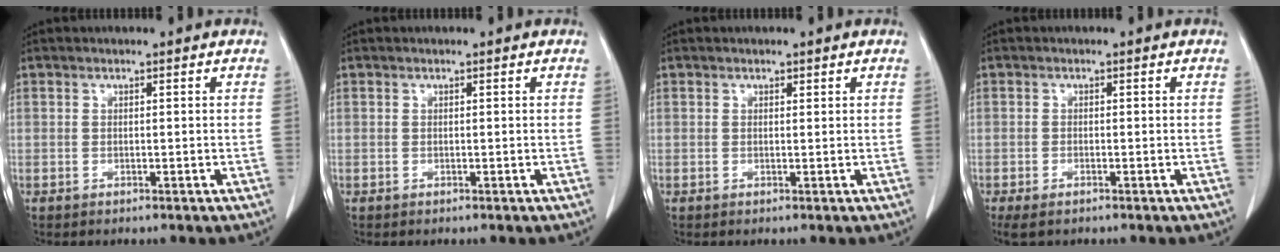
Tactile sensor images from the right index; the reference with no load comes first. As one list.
[{"total": 0.0}, {"total": 0.6, "force": [0.3, 0.4, 0.2], "torque": [-0.005, 0.005, 0.006]}, {"total": 3.9, "force": [-2.3, 1.8, 2.6], "torque": [-0.057, -0.009, -0.037]}]